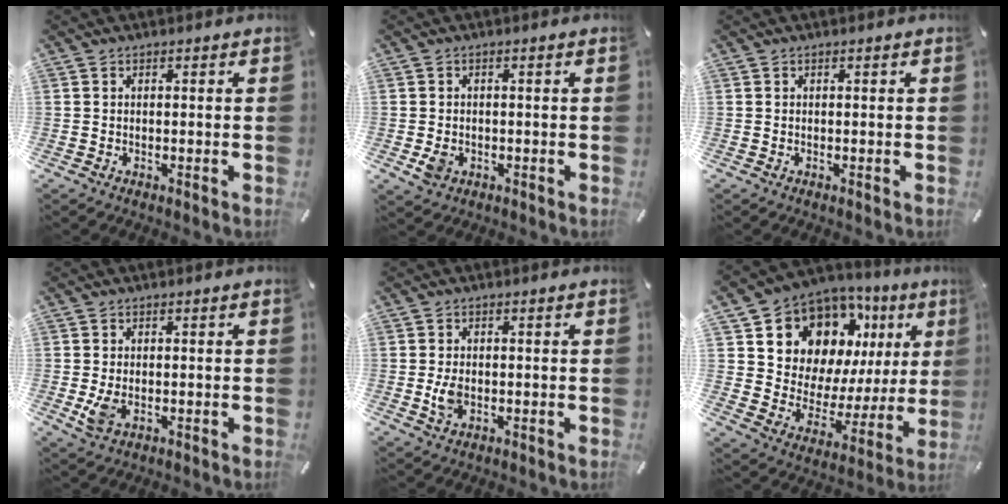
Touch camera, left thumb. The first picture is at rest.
{"total": 3.1, "force": [-0.8, 2.3, 1.9], "torque": [-0.046, -0.001, -0.016]}
{"total": 0.0}
{"total": 4.0, "force": [-0.6, 2.2, 3.3], "torque": [-0.067, -0.006, -0.013]}
{"total": 3.7, "force": [-0.4, 2.2, 3.0], "torque": [-0.075, -0.003, -0.012]}
{"total": 12.8, "force": [8.9, 8.5, 3.4], "torque": [-0.063, -0.093, 0.162]}